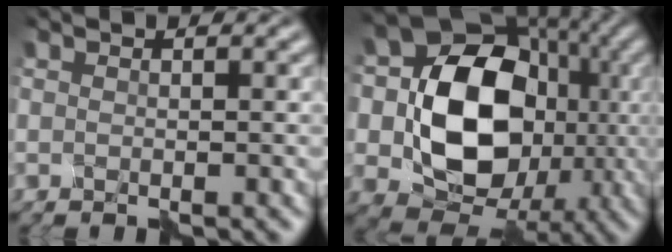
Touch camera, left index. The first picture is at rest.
{"total": 12.8, "force": [-0.4, 10.1, 7.8], "torque": [-0.115, 0.008, -0.008]}